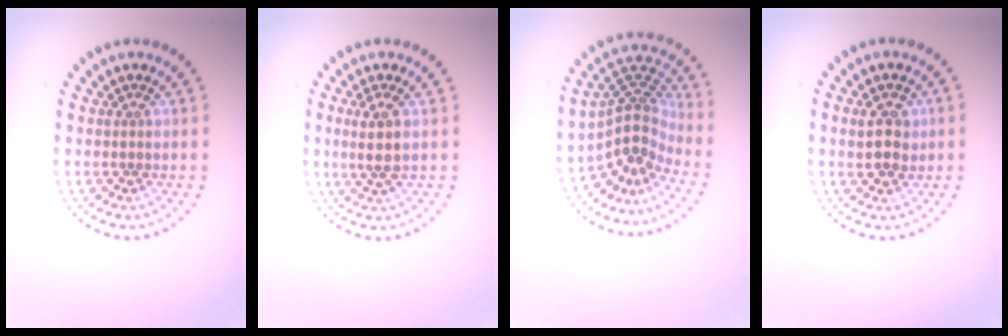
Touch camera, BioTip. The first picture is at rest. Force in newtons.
{"total": 2.4, "press": 2.2, "slide": 1.0}
{"total": 4.1, "press": 2.8, "slide": 2.9}
{"total": 2.9, "press": 2.8, "slide": 0.5}